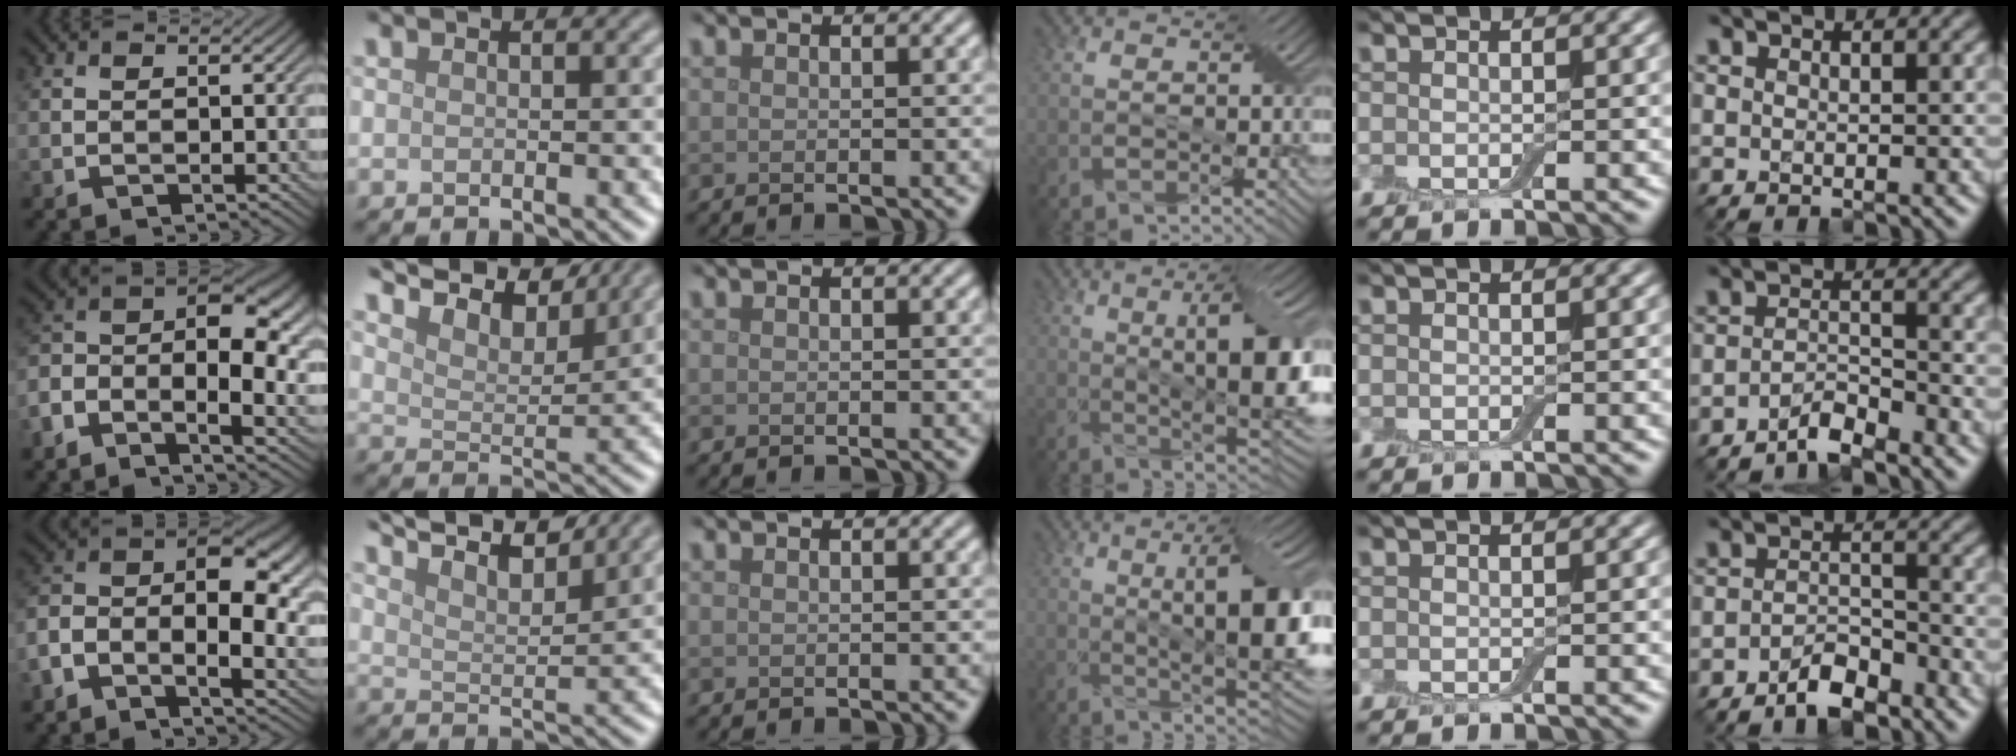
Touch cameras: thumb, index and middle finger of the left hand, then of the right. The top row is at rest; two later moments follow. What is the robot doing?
{"motion": "insert", "object": "backpack"}